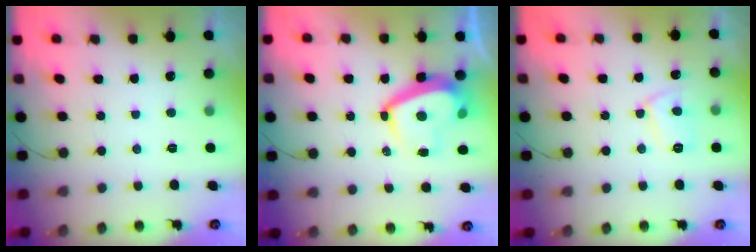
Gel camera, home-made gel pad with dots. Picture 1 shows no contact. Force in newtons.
{"total": 11.1, "press": 11.0, "slide": 1.3}
{"total": 6.8, "press": 6.8, "slide": 0.6}